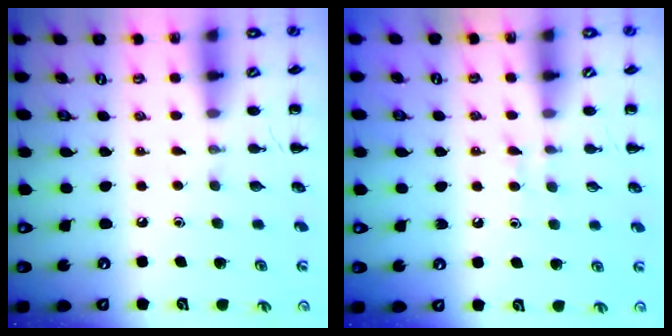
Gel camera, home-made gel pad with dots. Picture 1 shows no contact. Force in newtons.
{"total": 4.1, "press": 3.9, "slide": 1.5}